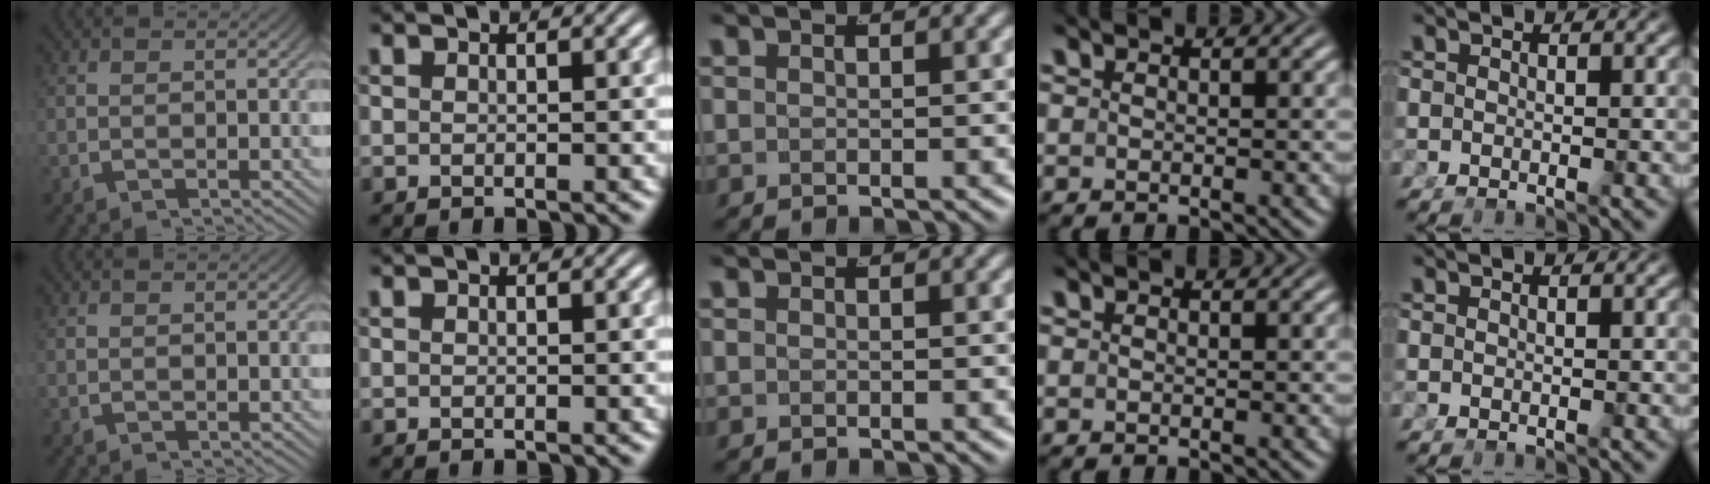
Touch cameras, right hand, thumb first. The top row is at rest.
{}